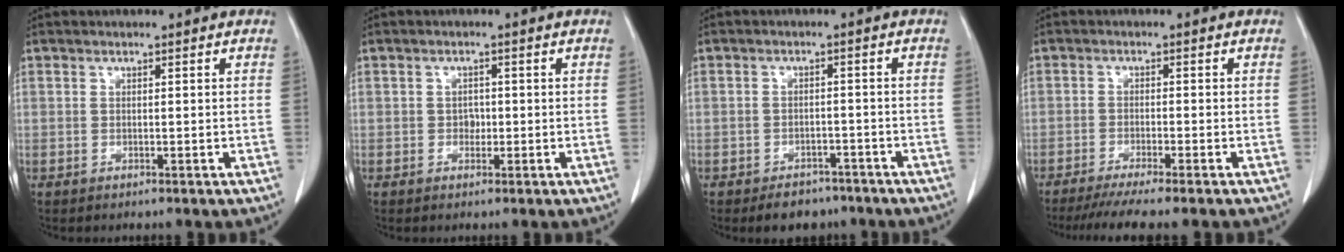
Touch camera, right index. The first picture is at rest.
{"total": 1.4, "force": [-0.2, 1.1, 0.9], "torque": [-0.011, 0.004, -0.004]}
{"total": 5.2, "force": [-4.0, 2.9, 1.4], "torque": [-0.013, 0.007, -0.055]}
{"total": 8.0, "force": [-6.8, -0.6, 4.2], "torque": [-0.052, -0.020, -0.106]}